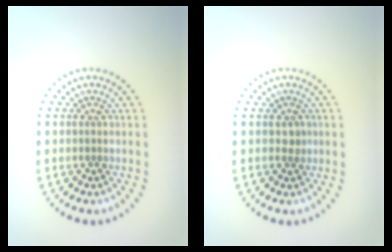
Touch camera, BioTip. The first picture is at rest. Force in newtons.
{"total": 0.8, "press": 0.8, "slide": 0.2}